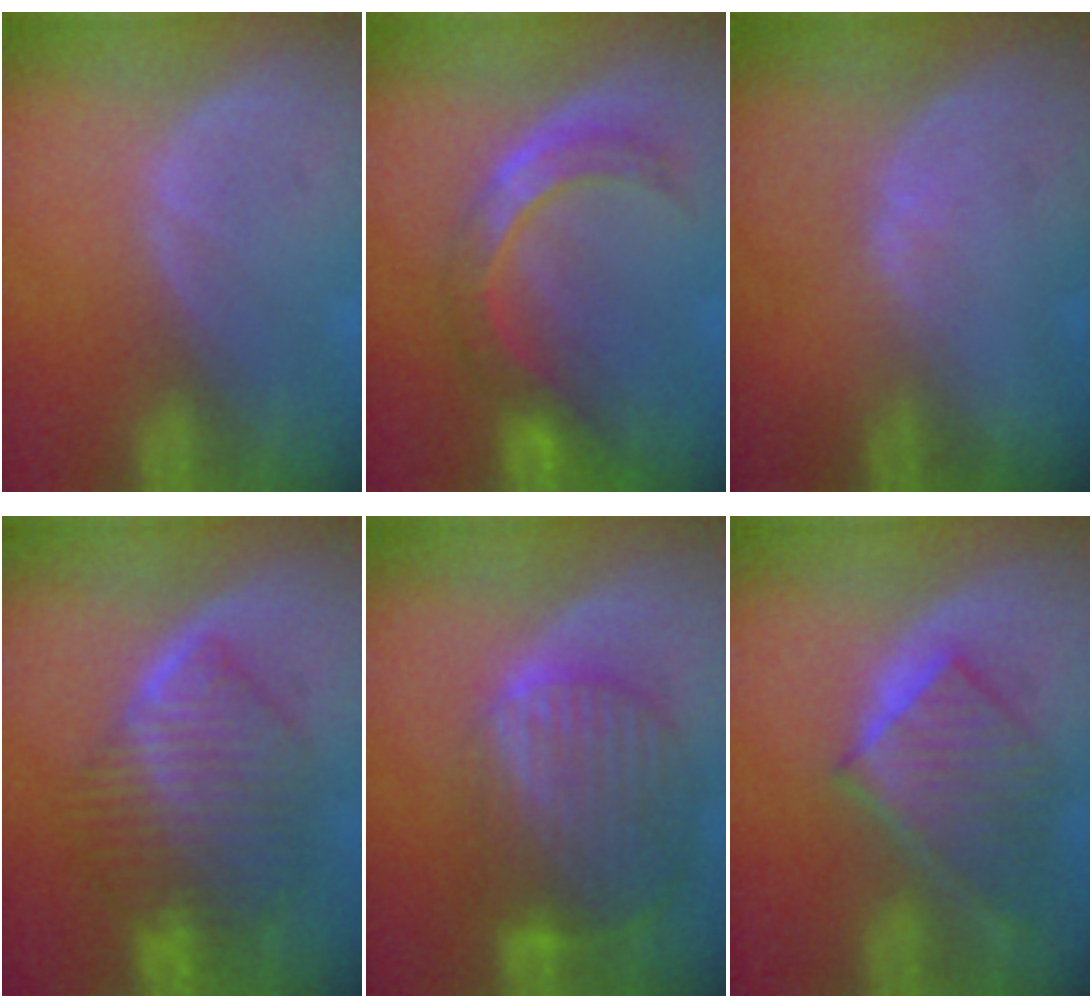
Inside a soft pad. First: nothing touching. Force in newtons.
{"total": 7.4, "press": 7.0, "slide": 2.4}
{"total": 1.2, "press": 0.9, "slide": 0.8}
{"total": 9.1, "press": 9.1, "slide": 0.5}
{"total": 10.4, "press": 8.7, "slide": 5.6}
{"total": 7.6, "press": 7.5, "slide": 1.1}